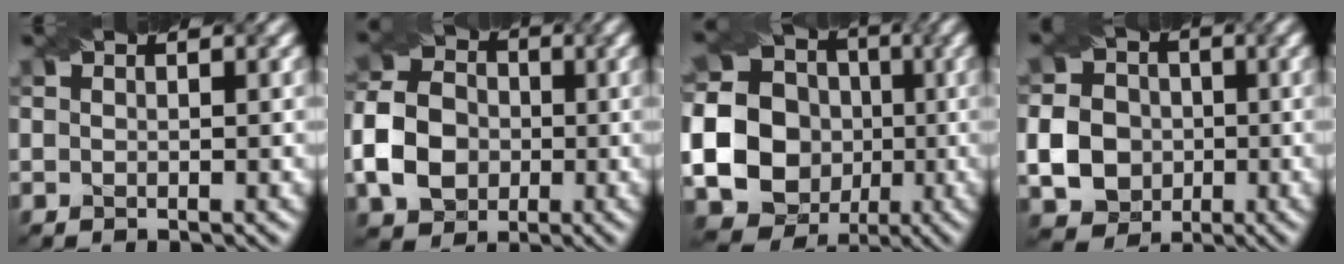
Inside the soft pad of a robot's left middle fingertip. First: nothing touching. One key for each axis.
{"total": 6.4, "fx": -1.5, "fy": 5.3, "fz": 3.3, "tx": -0.073, "ty": 0.005, "tz": -0.039}
{"total": 26.1, "fx": -3.8, "fy": 24.9, "fz": 7.0, "tx": -0.151, "ty": -0.005, "tz": -0.098}
{"total": 6.9, "fx": -1.3, "fy": 6.2, "fz": 2.9, "tx": -0.057, "ty": -0.005, "tz": -0.041}